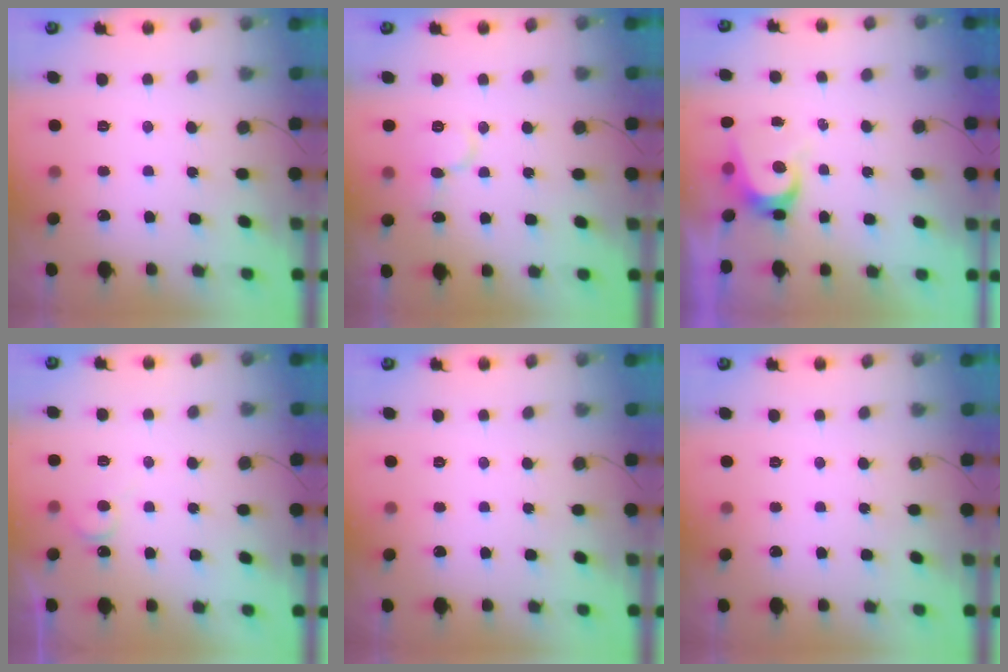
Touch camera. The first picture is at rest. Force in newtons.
{"total": 9.6, "press": 9.5, "slide": 1.3}
{"total": 6.5, "press": 6.4, "slide": 0.7}
{"total": 5.0, "press": 4.9, "slide": 0.4}
{"total": 0.0}
{"total": 0.0}